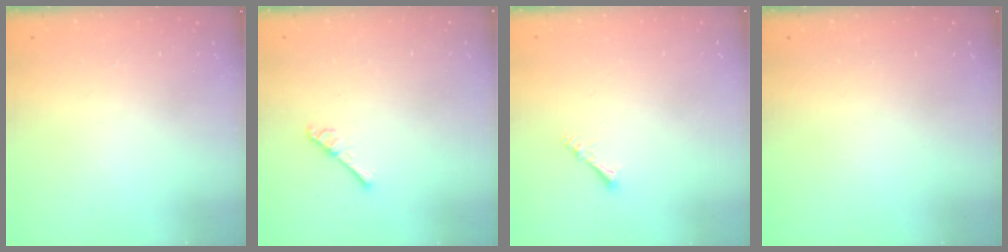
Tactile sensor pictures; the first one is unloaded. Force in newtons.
{"total": 2.6, "press": 2.6, "slide": 0.3}
{"total": 1.8, "press": 1.8, "slide": 0.1}
{"total": 0.0}